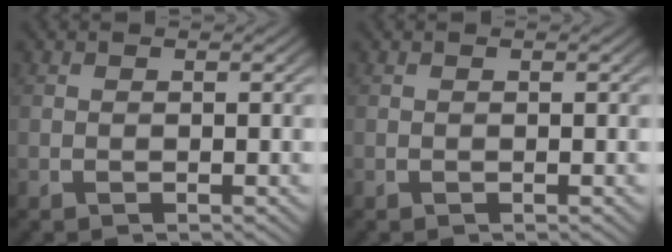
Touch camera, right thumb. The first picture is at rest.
{"total": 0.0}